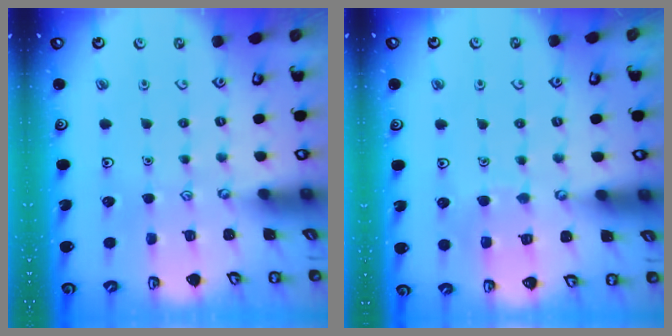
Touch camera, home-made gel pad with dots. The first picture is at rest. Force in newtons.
{"total": 7.0, "press": 7.0, "slide": 0.5}